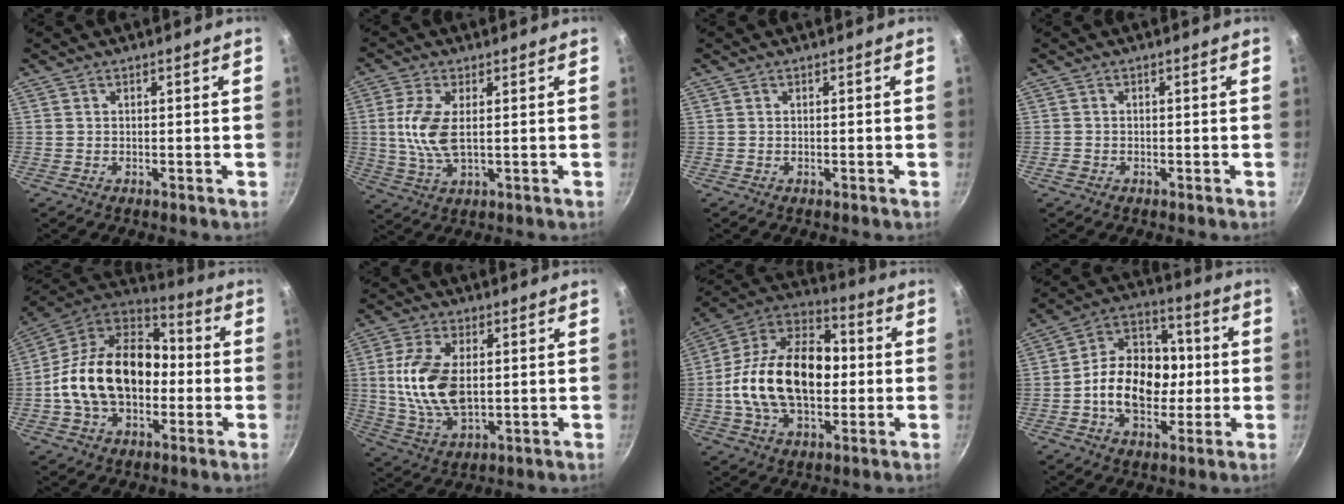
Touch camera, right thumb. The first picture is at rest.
{"total": 8.3, "force": [0.8, 3.6, 7.4], "torque": [-0.160, -0.002, 0.016]}
{"total": 0.0}
{"total": 1.1, "force": [-0.6, 0.9, 0.4], "torque": [-0.010, 0.004, -0.011]}
{"total": 21.7, "force": [-2.4, 15.0, 15.4], "torque": [-0.241, 0.052, -0.053]}
{"total": 13.5, "force": [1.1, 7.4, 11.2], "torque": [-0.215, -0.005, 0.024]}
{"total": 22.7, "force": [-1.0, 14.4, 17.6], "torque": [-0.281, 0.041, -0.033]}
{"total": 16.5, "force": [-1.7, 11.9, 11.3], "torque": [-0.145, 0.035, -0.045]}